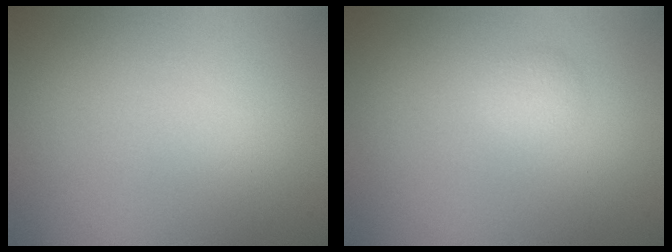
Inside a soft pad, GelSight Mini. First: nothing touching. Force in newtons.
{"total": 1.3, "press": 1.3, "slide": 0.0}